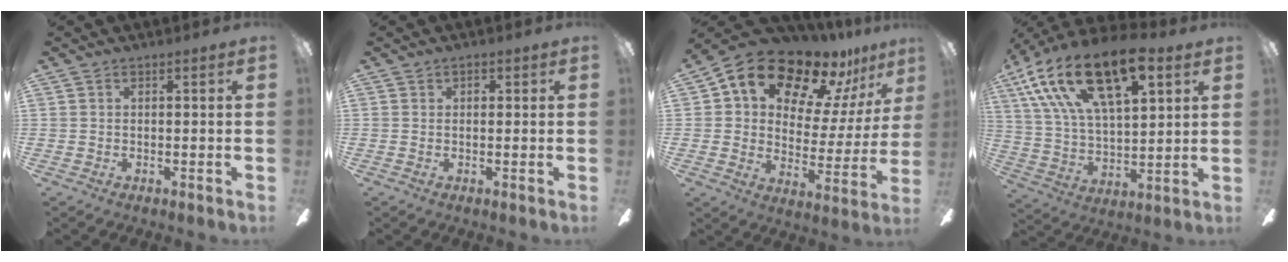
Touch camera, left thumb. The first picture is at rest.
{"total": 1.2, "force": [0.4, 0.7, 0.9], "torque": [-0.004, -0.001, 0.002]}
{"total": 17.3, "force": [12.9, 8.2, 8.1], "torque": [-0.151, -0.086, 0.224]}
{"total": 22.9, "force": [13.5, 10.1, 15.5], "torque": [-0.304, -0.058, 0.234]}